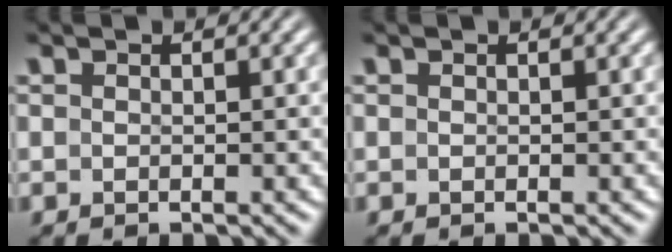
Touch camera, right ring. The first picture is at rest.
{"total": 0.0}